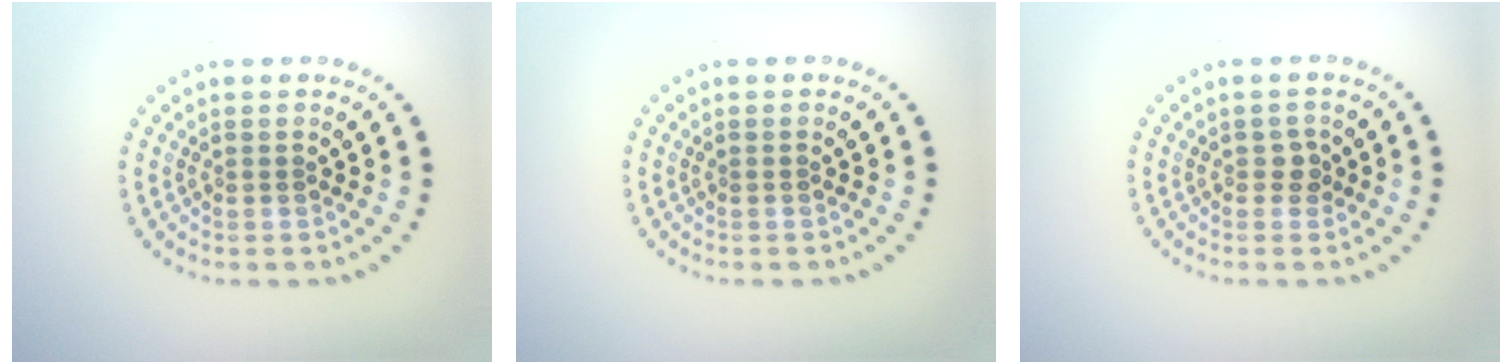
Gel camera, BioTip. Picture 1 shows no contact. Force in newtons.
{"total": 0.0}
{"total": 1.1, "press": 1.0, "slide": 0.5}